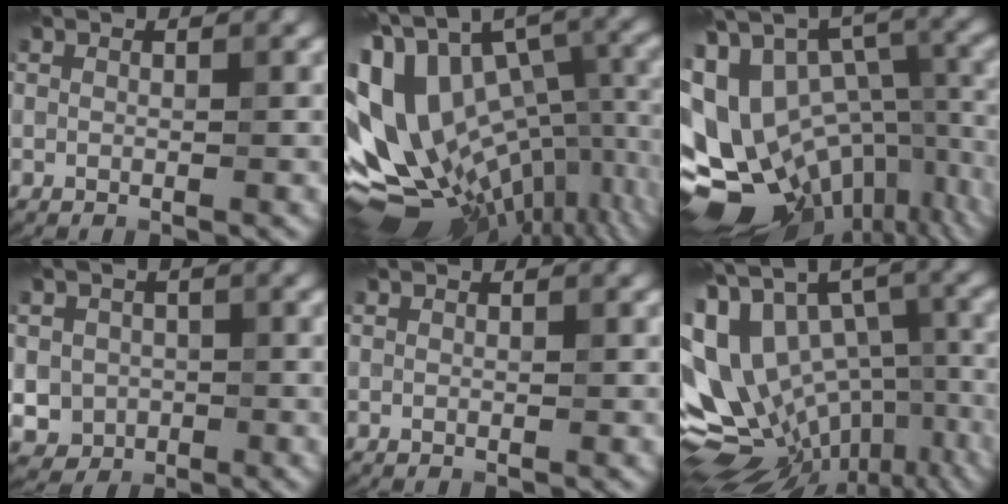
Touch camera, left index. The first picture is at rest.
{"total": 17.4, "force": [-3.1, 10.3, 13.6], "torque": [-0.214, -0.001, -0.023]}
{"total": 16.1, "force": [-4.4, 11.5, 10.5], "torque": [-0.194, 0.013, -0.027]}
{"total": 3.4, "force": [-0.4, 3.2, 1.0], "torque": [-0.004, -0.002, -0.011]}
{"total": 0.0}
{"total": 14.1, "force": [-1.7, 8.9, 10.8], "torque": [-0.189, 0.011, 0.019]}